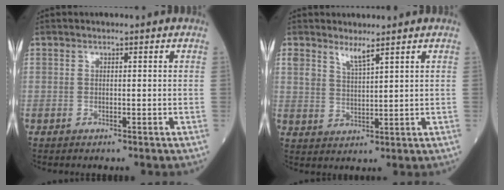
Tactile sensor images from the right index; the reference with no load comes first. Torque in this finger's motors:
{"motor_torque": [0.11, 0.12, 0.04, 0.06]}